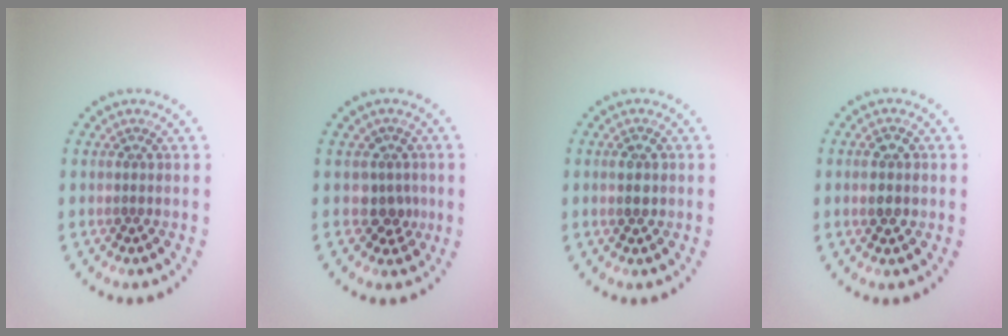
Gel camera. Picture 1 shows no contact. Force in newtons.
{"total": 2.2, "press": 1.7, "slide": 1.3}
{"total": 1.9, "press": 1.9, "slide": 0.1}
{"total": 2.7, "press": 2.7, "slide": 0.2}